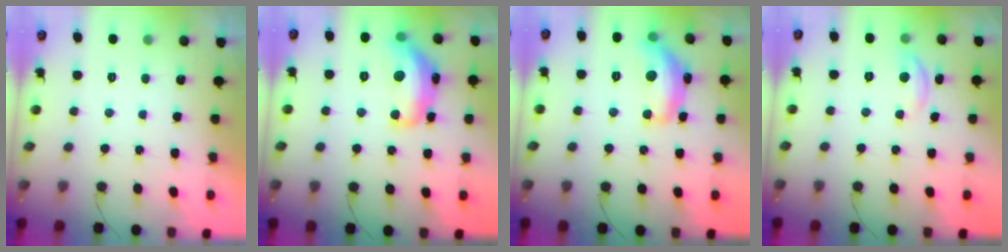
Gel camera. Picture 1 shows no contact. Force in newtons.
{"total": 15.4, "press": 15.4, "slide": 0.7}
{"total": 14.1, "press": 14.0, "slide": 0.8}
{"total": 6.0, "press": 6.0, "slide": 0.4}